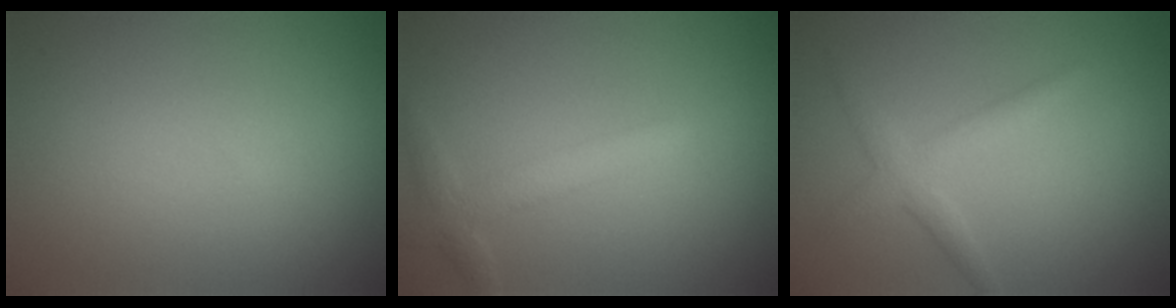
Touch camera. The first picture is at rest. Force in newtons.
{"total": 2.6, "press": 2.5, "slide": 0.2}
{"total": 2.3, "press": 2.2, "slide": 0.1}